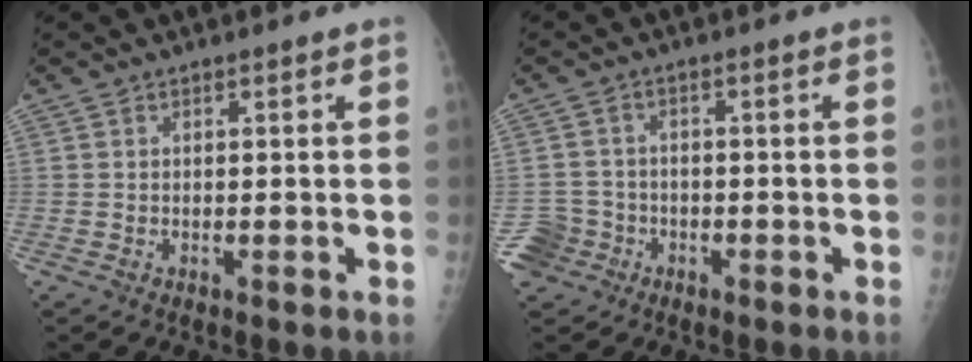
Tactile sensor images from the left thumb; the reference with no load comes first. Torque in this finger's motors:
{"motor_torque": [-0.16, -0.16, 0.00, 0.00, 0.00]}